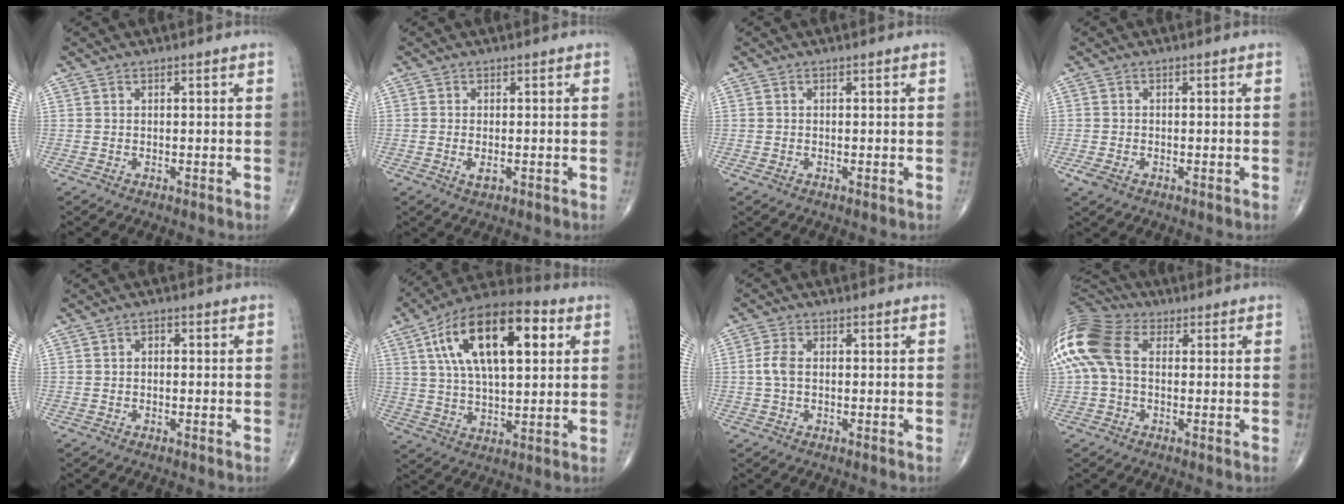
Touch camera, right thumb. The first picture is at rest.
{"total": 1.7, "force": [-0.5, 0.8, 1.5], "torque": [-0.030, -0.004, -0.009]}
{"total": 0.7, "force": [-0.2, 0.4, 0.4], "torque": [-0.014, 0.001, -0.004]}
{"total": 2.5, "force": [-1.2, 1.5, 1.5], "torque": [-0.038, 0.000, -0.019]}
{"total": 1.0, "force": [0.0, 0.7, 0.7], "torque": [-0.005, 0.004, -0.006]}
{"total": 20.9, "force": [6.5, 9.5, 17.4], "torque": [-0.282, 0.008, 0.102]}
{"total": 3.2, "force": [-0.1, 1.9, 2.6], "torque": [-0.060, 0.006, -0.007]}
{"total": 14.4, "force": [1.8, 9.5, 10.7], "torque": [-0.250, 0.033, 0.025]}